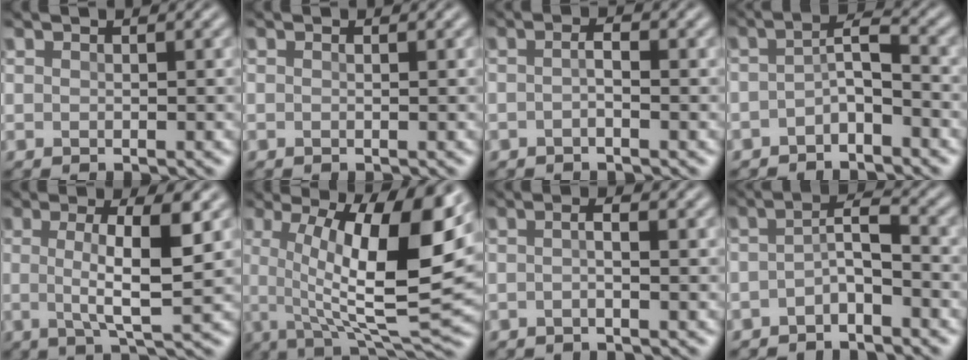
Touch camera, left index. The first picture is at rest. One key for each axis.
{"total": 0.0}
{"total": 1.3, "fx": -0.6, "fy": 0.2, "fz": 1.2, "tx": -0.026, "ty": 0.000, "tz": -0.015}
{"total": 2.8, "fx": -1.7, "fy": 0.7, "fz": 2.0, "tx": -0.040, "ty": 0.009, "tz": -0.039}
{"total": 6.2, "fx": 0.4, "fy": 1.3, "fz": 6.0, "tx": -0.097, "ty": 0.000, "tz": 0.001}
{"total": 13.7, "fx": 2.0, "fy": 3.7, "fz": 13.1, "tx": -0.193, "ty": -0.010, "tz": 0.027}
{"total": 1.5, "fx": -0.2, "fy": 0.3, "fz": 1.5, "tx": -0.022, "ty": -0.007, "tz": -0.014}
{"total": 2.7, "fx": -1.6, "fy": 0.7, "fz": 2.1, "tx": -0.040, "ty": 0.008, "tz": -0.038}